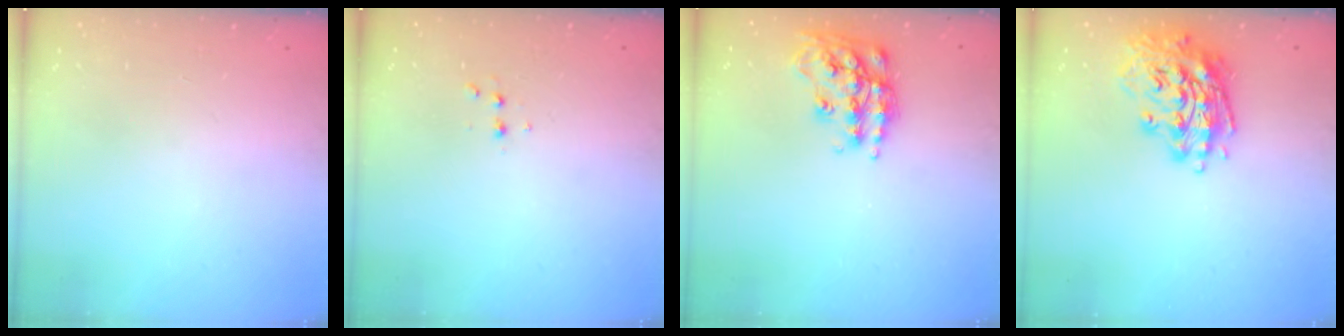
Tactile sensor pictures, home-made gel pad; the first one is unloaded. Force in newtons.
{"total": 2.6, "press": 2.5, "slide": 0.8}
{"total": 17.4, "press": 17.3, "slide": 1.2}
{"total": 16.2, "press": 16.0, "slide": 2.6}